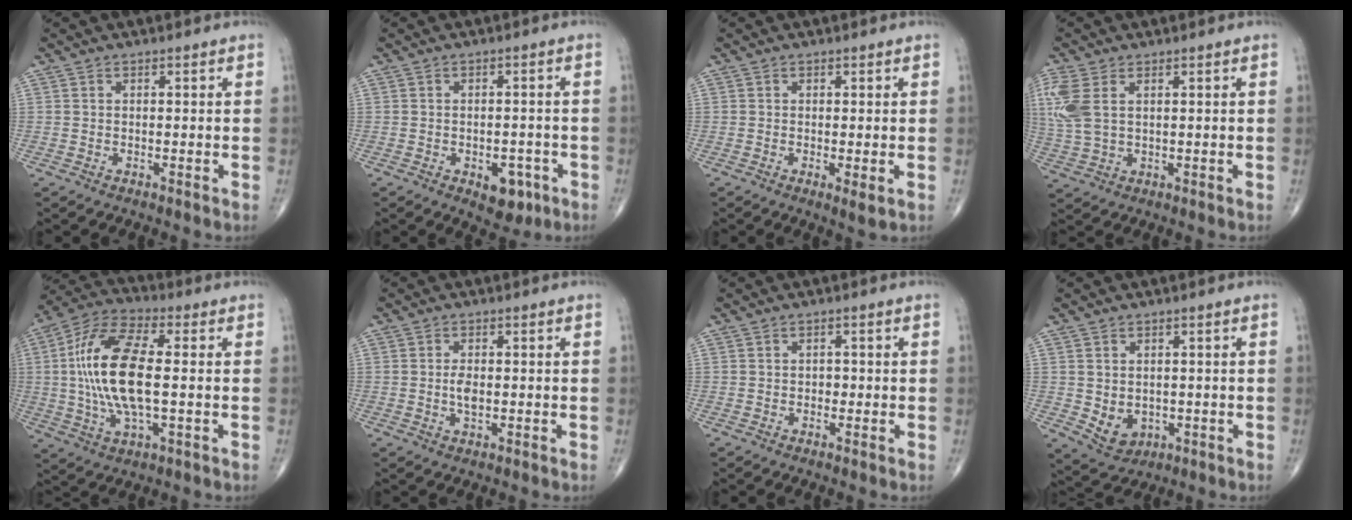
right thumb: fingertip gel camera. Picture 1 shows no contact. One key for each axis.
{"total": 5.8, "fx": -2.6, "fy": 3.4, "fz": 3.9, "tx": -0.029, "ty": 0.011, "tz": -0.026}
{"total": 2.1, "fx": -0.4, "fy": 0.5, "fz": 2.0, "tx": -0.039, "ty": -0.010, "tz": -0.007}
{"total": 8.0, "fx": 2.4, "fy": 4.5, "fz": 6.2, "tx": -0.174, "ty": 0.004, "tz": 0.059}
{"total": 17.5, "fx": 0.3, "fy": 7.0, "fz": 16.1, "tx": -0.335, "ty": 0.016, "tz": 0.003}
{"total": 2.5, "fx": -0.2, "fy": 1.2, "fz": 2.2, "tx": -0.042, "ty": -0.002, "tz": -0.003}
{"total": 1.1, "fx": -0.2, "fy": 0.8, "fz": 0.6, "tx": -0.002, "ty": 0.003, "tz": -0.005}
{"total": 5.3, "fx": -0.5, "fy": 4.2, "fz": 3.3, "tx": -0.040, "ty": -0.007, "tz": 0.010}